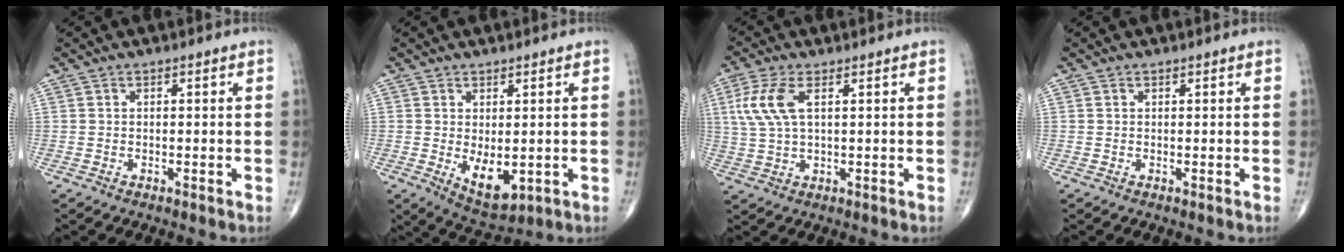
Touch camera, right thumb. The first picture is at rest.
{"total": 6.9, "force": [-0.8, 3.5, 5.8], "torque": [-0.076, -0.013, 0.004]}
{"total": 7.6, "force": [2.3, 3.3, 6.4], "torque": [-0.161, 0.006, 0.048]}
{"total": 0.0}